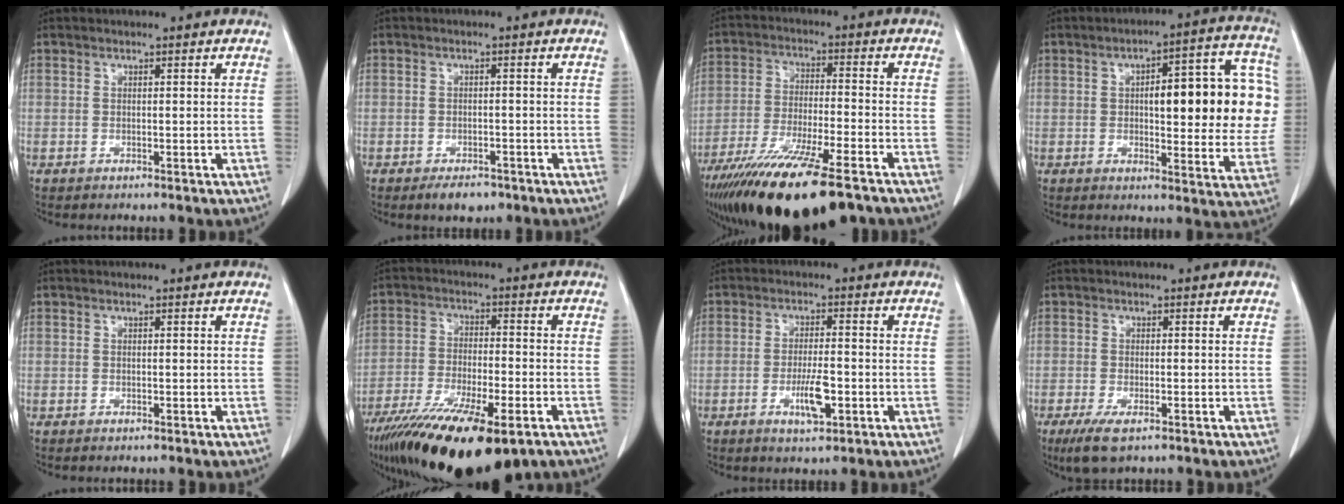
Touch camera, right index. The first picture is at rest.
{"total": 3.6, "force": [-2.5, 1.9, 1.8], "torque": [-0.024, 0.000, -0.029]}
{"total": 20.7, "force": [-15.3, 3.0, 13.7], "torque": [-0.230, -0.043, -0.255]}
{"total": 18.1, "force": [2.1, 5.5, 17.1], "torque": [-0.209, 0.035, 0.027]}
{"total": 0.0}
{"total": 21.4, "force": [-14.4, 5.4, 14.9], "torque": [-0.250, -0.041, -0.230]}
{"total": 5.3, "force": [-1.9, 1.1, 4.8], "torque": [-0.086, -0.003, -0.030]}
{"total": 4.6, "force": [-2.9, 1.4, 3.3], "torque": [-0.067, -0.011, -0.048]}